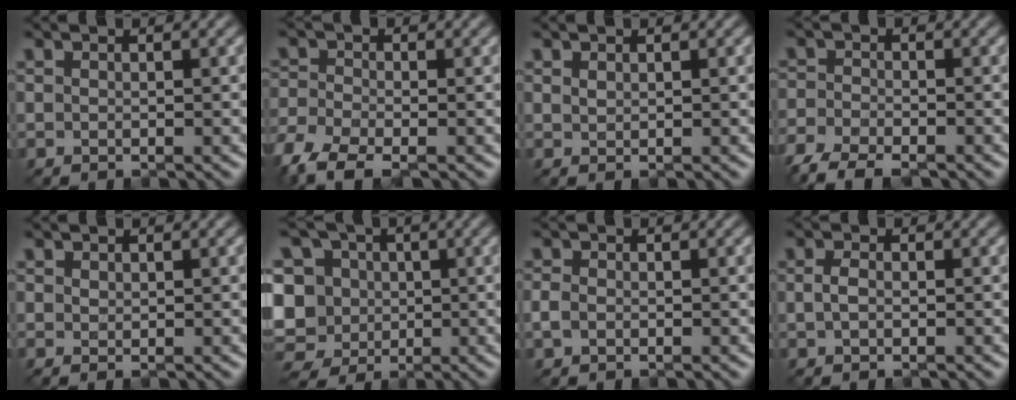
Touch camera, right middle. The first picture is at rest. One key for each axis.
{"total": 5.6, "fx": -3.8, "fy": 2.4, "fz": 3.4, "tx": -0.083, "ty": -0.012, "tz": -0.088}
{"total": 0.6, "fx": 0.5, "fy": 0.2, "fz": 0.1, "tx": -0.007, "ty": 0.004, "tz": 0.012}
{"total": 5.9, "fx": -4.6, "fy": 2.4, "fz": 3.0, "tx": -0.057, "ty": -0.018, "tz": -0.095}
{"total": 0.5, "fx": 0.2, "fy": 0.3, "fz": 0.3, "tx": -0.007, "ty": 0.000, "tz": 0.003}
{"total": 12.1, "fx": 1.2, "fy": 10.7, "fz": 5.4, "tx": -0.142, "ty": 0.032, "tz": -0.011}
{"total": 1.1, "fx": -0.3, "fy": 0.9, "fz": 0.7, "tx": -0.014, "ty": 0.000, "tz": -0.010}
{"total": 0.9, "fx": 0.0, "fy": 0.4, "fz": 0.8, "tx": -0.024, "ty": 0.005, "tz": -0.002}